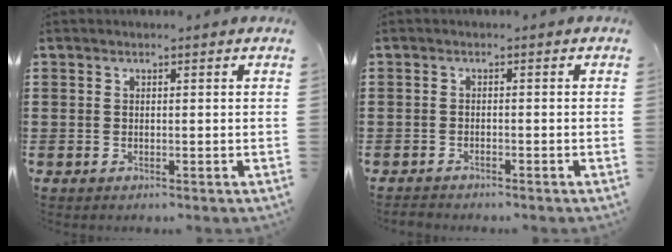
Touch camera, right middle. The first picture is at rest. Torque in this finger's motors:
{"motor_torque": [0.02, 0.00, 0.00, 0.00]}